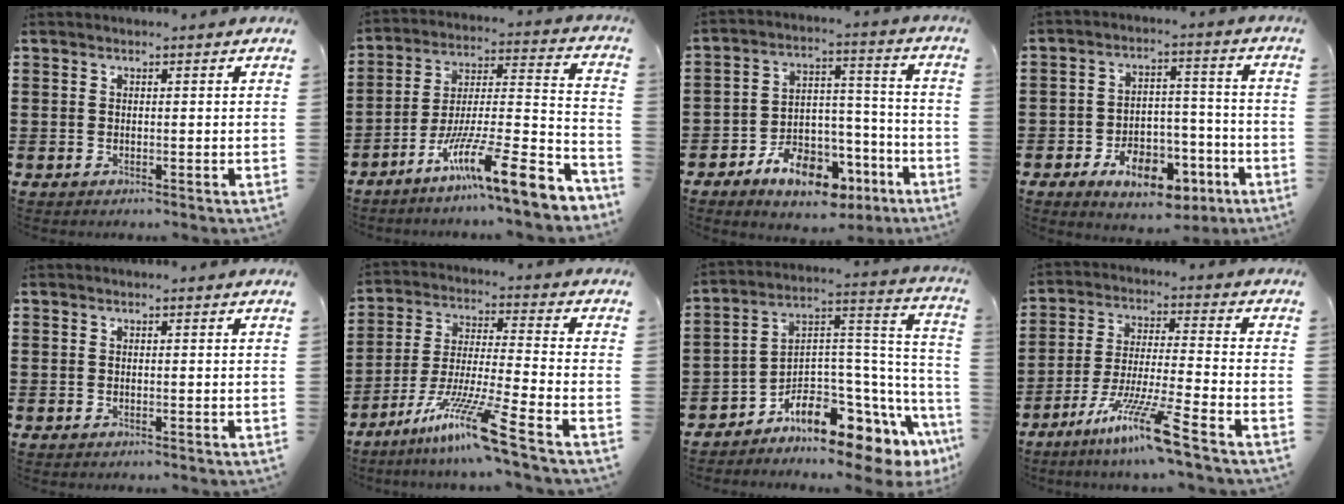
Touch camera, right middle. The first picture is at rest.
{"total": 12.9, "force": [-9.0, 0.7, 9.3], "torque": [-0.153, 0.001, -0.167]}
{"total": 9.8, "force": [-6.6, 4.9, 5.3], "torque": [-0.088, 0.034, -0.116]}
{"total": 9.3, "force": [-5.4, 4.9, 5.8], "torque": [-0.085, 0.022, -0.093]}
{"total": 0.0}
{"total": 11.0, "force": [-7.7, -0.2, 7.8], "torque": [-0.155, -0.005, -0.152]}
{"total": 8.2, "force": [-6.7, 2.7, 3.9], "torque": [-0.089, -0.026, -0.139]}
{"total": 10.4, "force": [-7.5, -0.3, 7.2], "torque": [-0.146, -0.011, -0.149]}